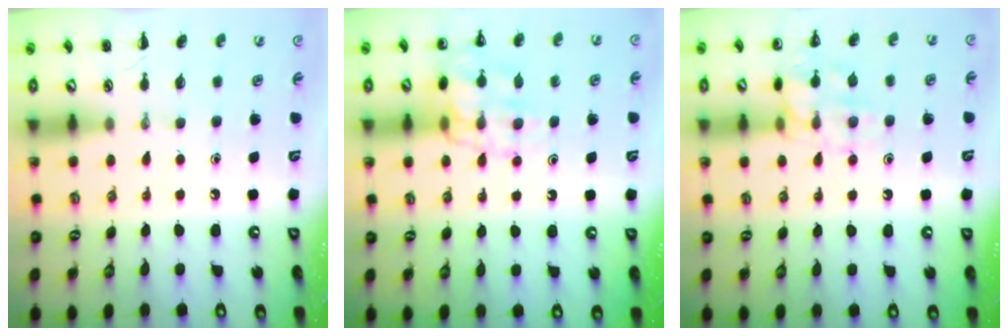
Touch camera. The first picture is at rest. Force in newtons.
{"total": 14.9, "press": 14.7, "slide": 2.6}
{"total": 12.8, "press": 12.8, "slide": 1.0}